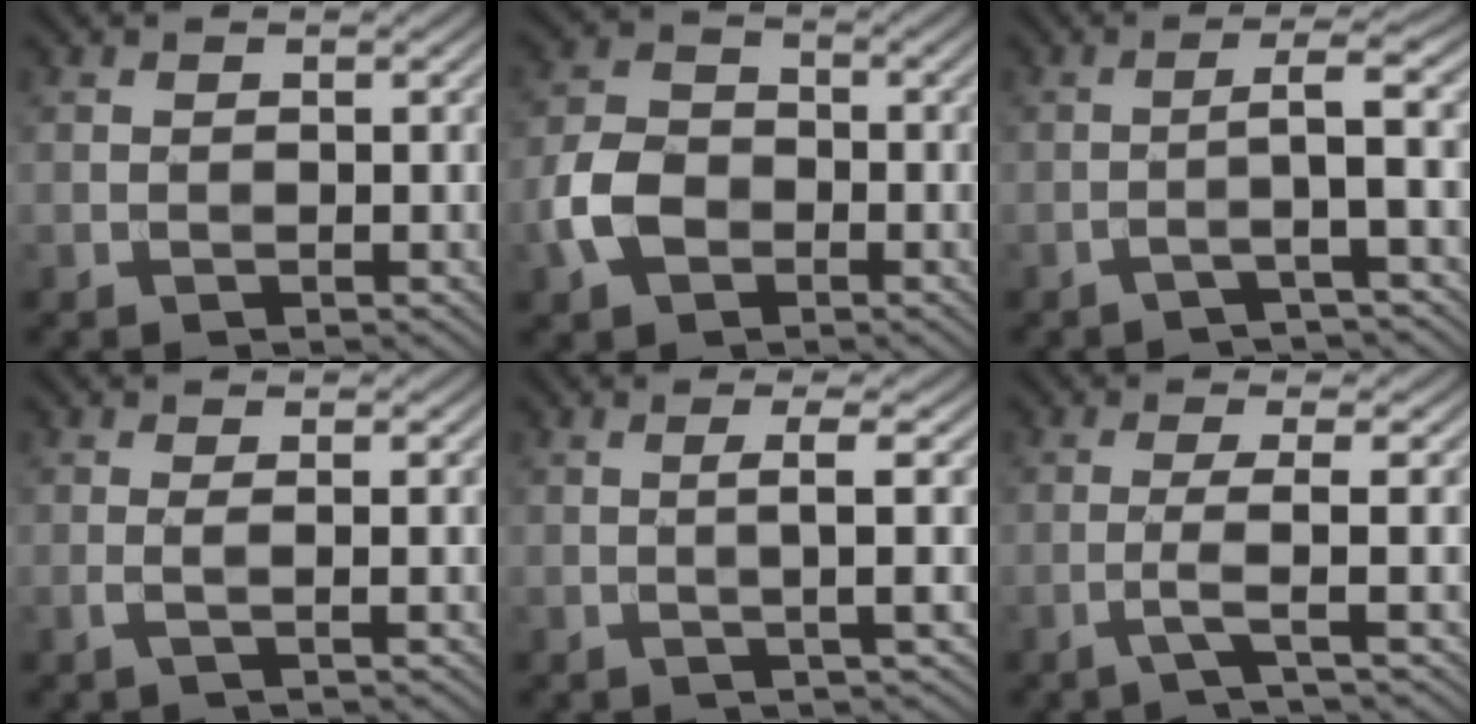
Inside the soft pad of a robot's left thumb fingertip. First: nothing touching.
{"total": 6.1, "force": [-2.3, 4.5, 3.4], "torque": [-0.087, 0.000, -0.057]}
{"total": 4.1, "force": [-1.2, -0.1, 3.9], "torque": [-0.059, 0.020, -0.043]}
{"total": 1.4, "force": [0.1, 0.2, 1.4], "torque": [-0.027, 0.003, -0.006]}
{"total": 2.9, "force": [0.3, 0.0, 2.9], "torque": [-0.054, 0.006, -0.001]}
{"total": 2.8, "force": [-0.7, 0.1, 2.7], "torque": [-0.048, 0.007, -0.033]}